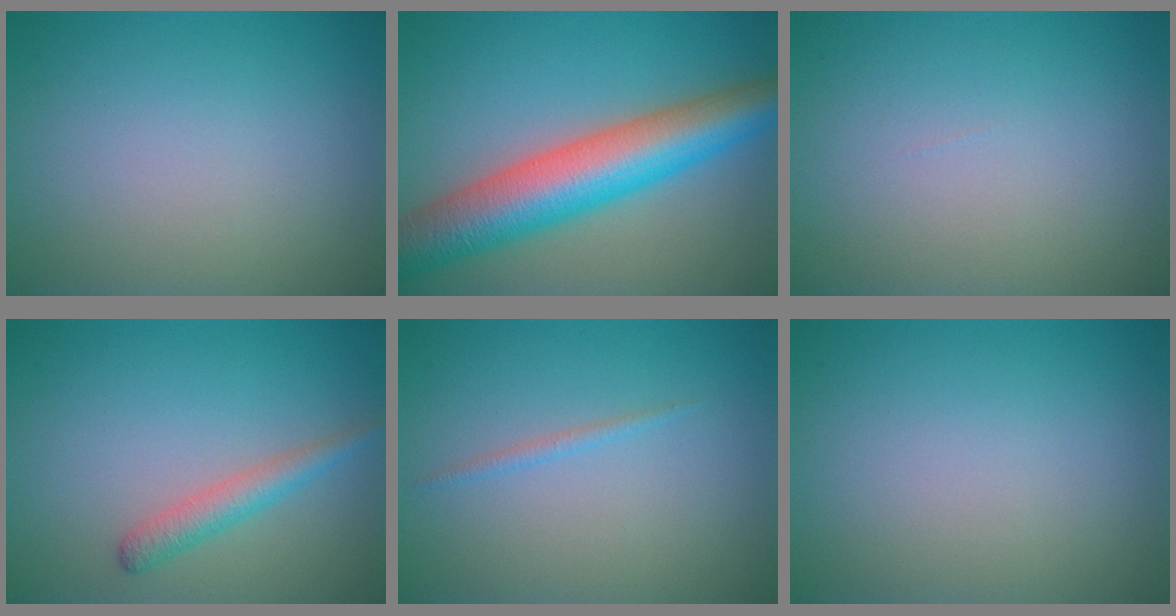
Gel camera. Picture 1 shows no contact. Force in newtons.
{"total": 10.0, "press": 10.0, "slide": 0.2}
{"total": 0.0}
{"total": 2.3, "press": 2.3, "slide": 0.0}
{"total": 0.8, "press": 0.8, "slide": 0.1}
{"total": 0.0}